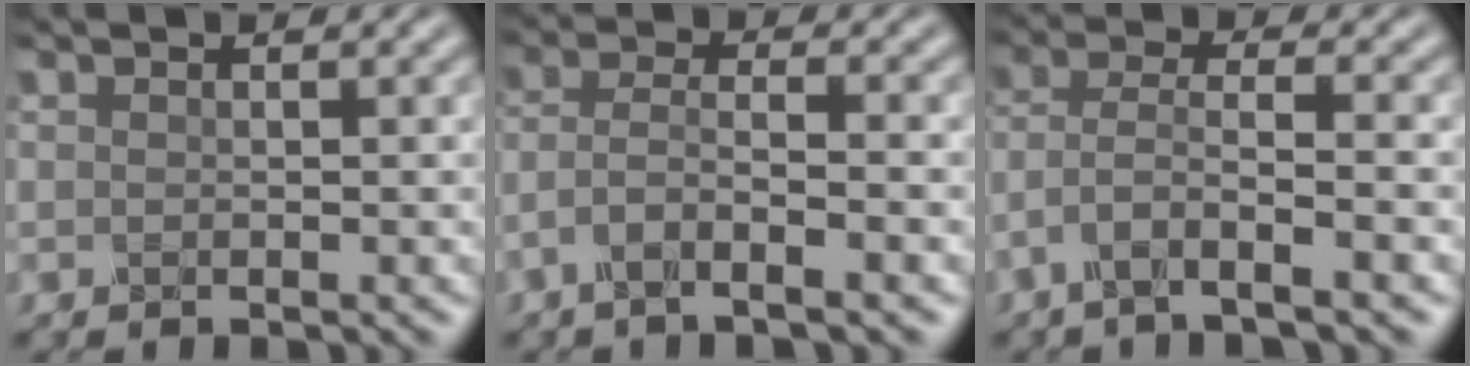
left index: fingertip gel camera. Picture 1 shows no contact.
{"total": 3.9, "force": [-2.2, 0.8, 3.1], "torque": [-0.062, 0.004, -0.050]}
{"total": 4.4, "force": [-2.5, 0.8, 3.5], "torque": [-0.070, 0.003, -0.055]}